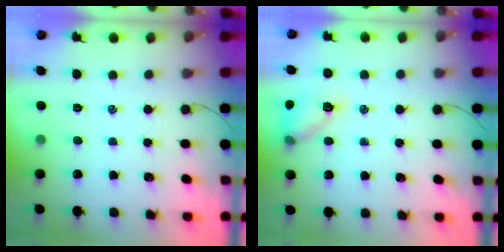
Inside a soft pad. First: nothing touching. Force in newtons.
{"total": 11.6, "press": 11.4, "slide": 2.2}